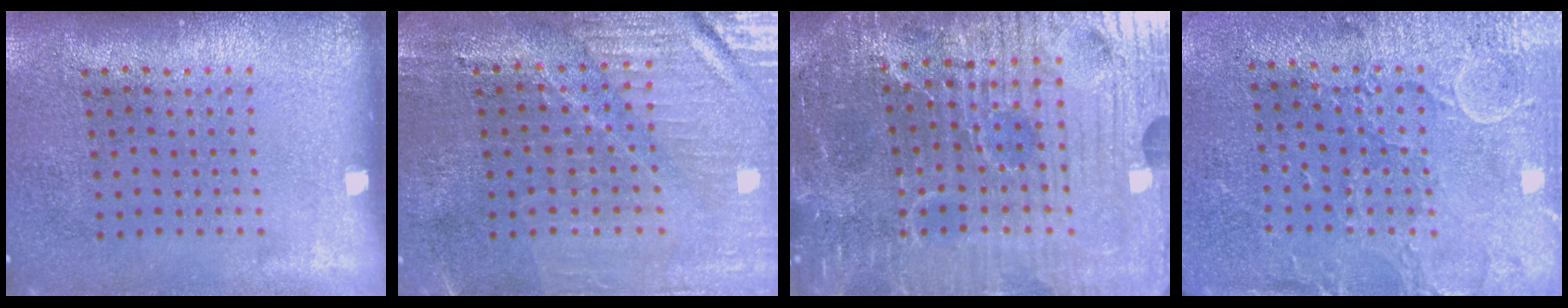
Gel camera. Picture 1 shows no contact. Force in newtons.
{"total": 1.7, "press": 1.7, "slide": 0.3}
{"total": 7.3, "press": 6.6, "slide": 3.1}
{"total": 2.9, "press": 2.5, "slide": 1.5}